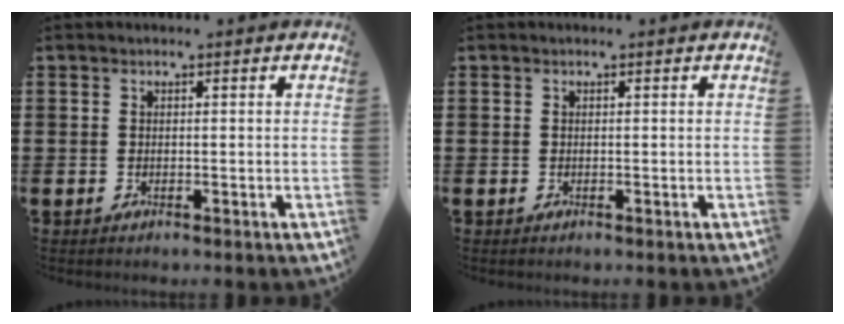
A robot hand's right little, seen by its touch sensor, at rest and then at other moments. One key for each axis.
{"total": 0.0}